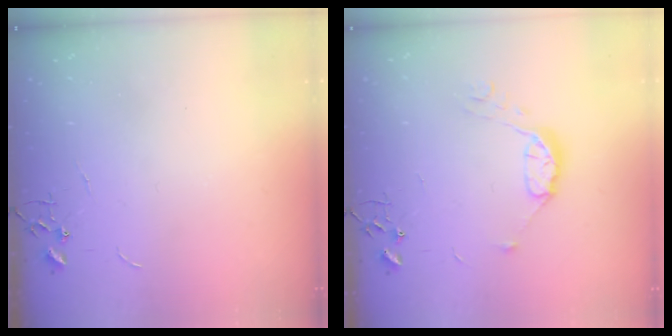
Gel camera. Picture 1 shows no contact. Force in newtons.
{"total": 8.8, "press": 8.8, "slide": 0.5}